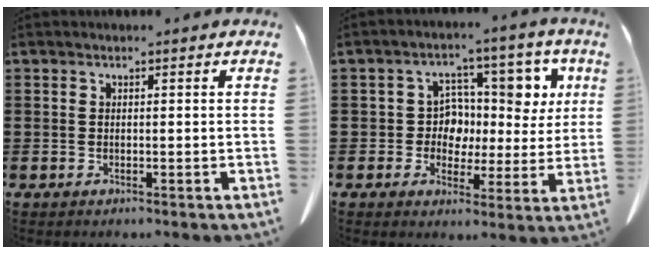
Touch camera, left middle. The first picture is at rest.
{"total": 7.5, "force": [2.5, 6.0, 3.7], "torque": [-0.087, -0.005, 0.042]}